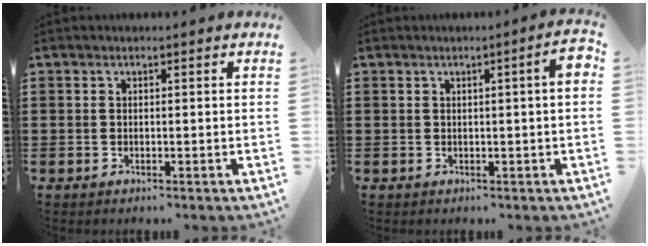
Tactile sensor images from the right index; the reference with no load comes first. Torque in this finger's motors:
{"motor_torque": [0.66, -0.21, 0.09, 0.07]}